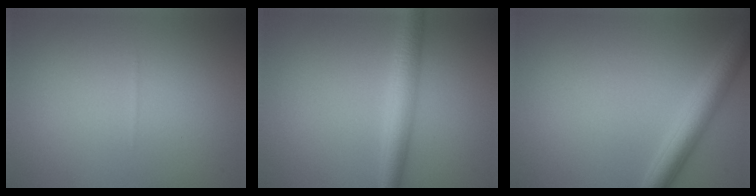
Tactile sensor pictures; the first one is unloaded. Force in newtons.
{"total": 3.5, "press": 3.5, "slide": 0.1}
{"total": 4.0, "press": 4.0, "slide": 0.2}